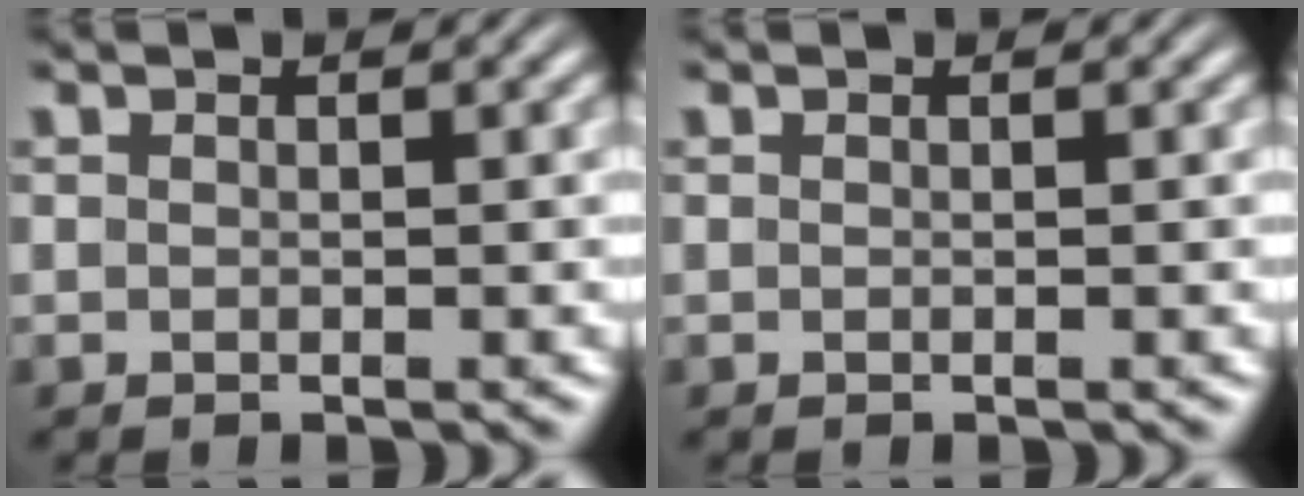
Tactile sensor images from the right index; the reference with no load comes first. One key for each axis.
{"total": 0.0}